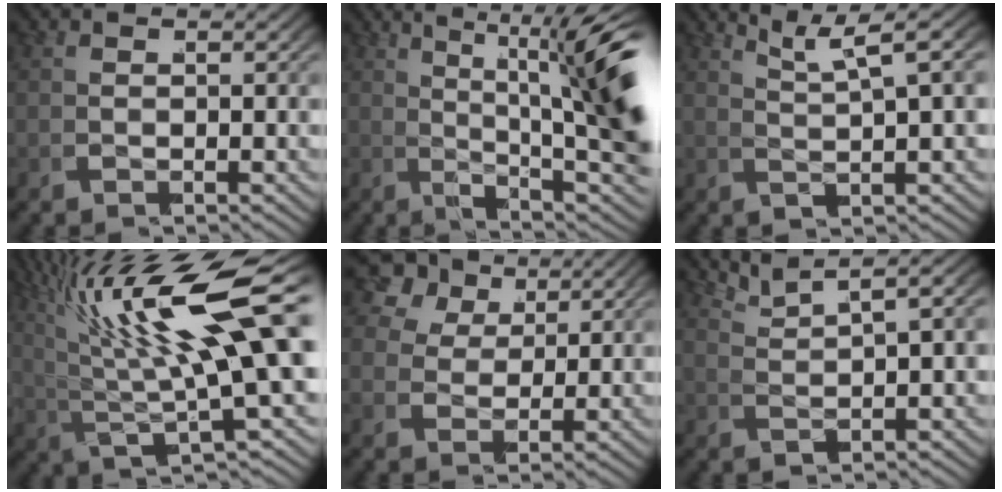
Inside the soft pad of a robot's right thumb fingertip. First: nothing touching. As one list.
[{"total": 9.2, "force": [0.4, 4.2, 8.2], "torque": [-0.103, -0.004, -0.005]}, {"total": 4.7, "force": [2.4, 1.6, 3.7], "torque": [-0.041, 0.012, 0.032]}, {"total": 10.6, "force": [2.1, 4.5, 9.4], "torque": [-0.181, -0.008, 0.035]}, {"total": 4.0, "force": [2.5, 2.7, 1.6], "torque": [-0.044, 0.001, 0.037]}, {"total": 4.1, "force": [3.1, 1.0, 2.6], "torque": [-0.024, 0.018, 0.047]}]